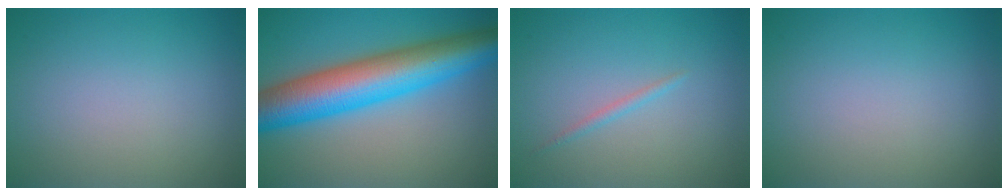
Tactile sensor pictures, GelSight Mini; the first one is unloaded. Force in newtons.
{"total": 10.8, "press": 10.8, "slide": 0.1}
{"total": 0.8, "press": 0.8, "slide": 0.0}
{"total": 0.0}